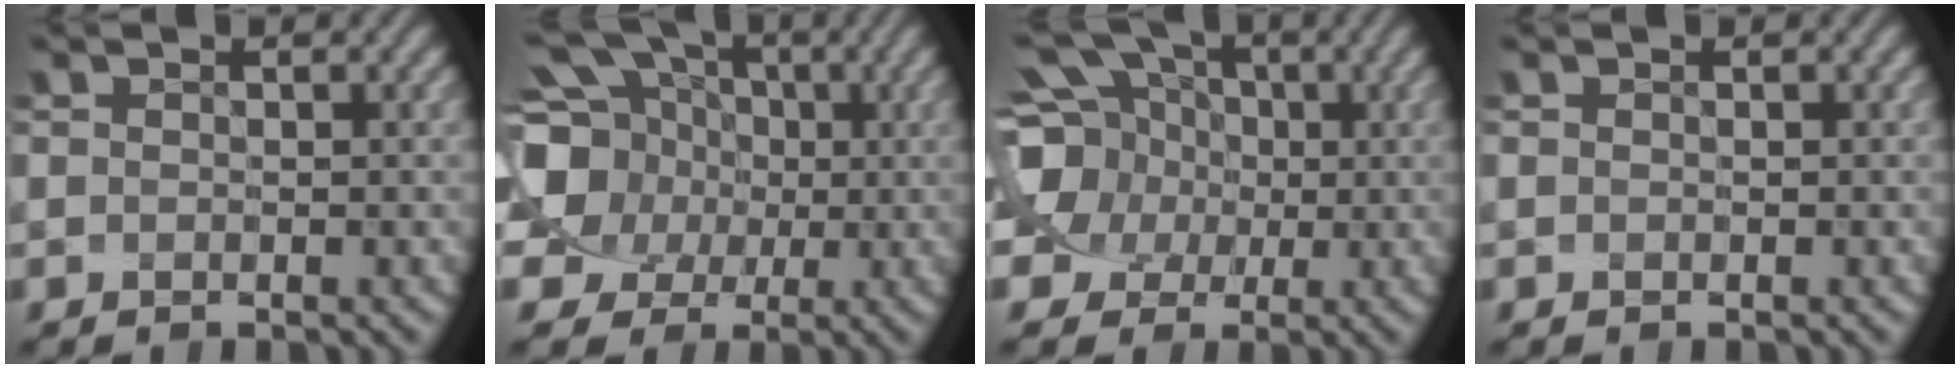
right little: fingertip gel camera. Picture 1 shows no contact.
{"total": 12.2, "force": [1.4, 11.1, 4.8], "torque": [-0.149, 0.018, -0.005]}
{"total": 9.7, "force": [1.5, 8.7, 4.2], "torque": [-0.120, 0.017, -0.002]}
{"total": 0.0}